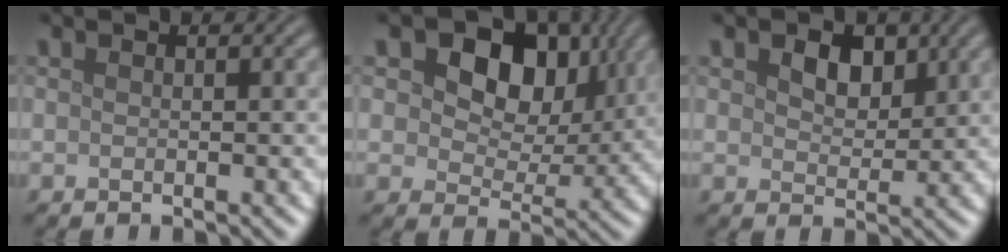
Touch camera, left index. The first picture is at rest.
{"total": 10.2, "force": [4.4, 6.4, 6.6], "torque": [-0.099, 0.013, 0.050]}
{"total": 3.1, "force": [1.3, 2.0, 1.9], "torque": [-0.038, -0.001, 0.017]}